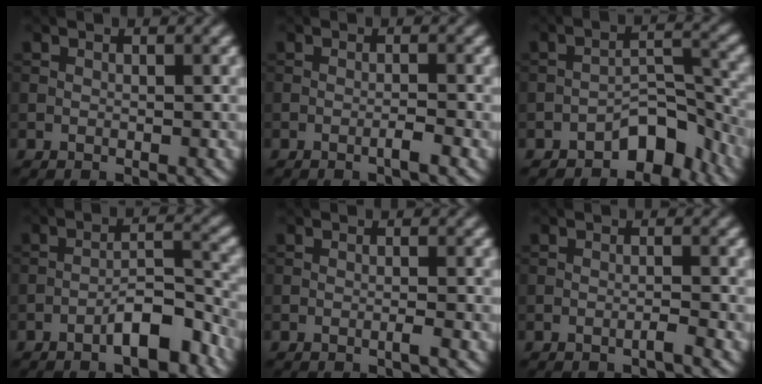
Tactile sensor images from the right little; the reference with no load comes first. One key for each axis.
{"total": 1.3, "fx": -0.7, "fy": 0.1, "fz": 1.2, "tx": -0.017, "ty": 0.003, "tz": -0.017}
{"total": 4.9, "fx": -3.4, "fy": 2.4, "fz": 2.6, "tx": -0.021, "ty": 0.012, "tz": -0.058}
{"total": 4.9, "fx": -3.1, "fy": 1.4, "fz": 3.5, "tx": -0.053, "ty": 0.013, "tz": -0.053}
{"total": 0.7, "fx": -0.4, "fy": 0.0, "fz": 0.7, "tx": -0.011, "ty": 0.000, "tz": -0.010}
{"total": 0.9, "fx": -0.7, "fy": 0.0, "fz": 0.6, "tx": -0.009, "ty": 0.004, "tz": -0.018}